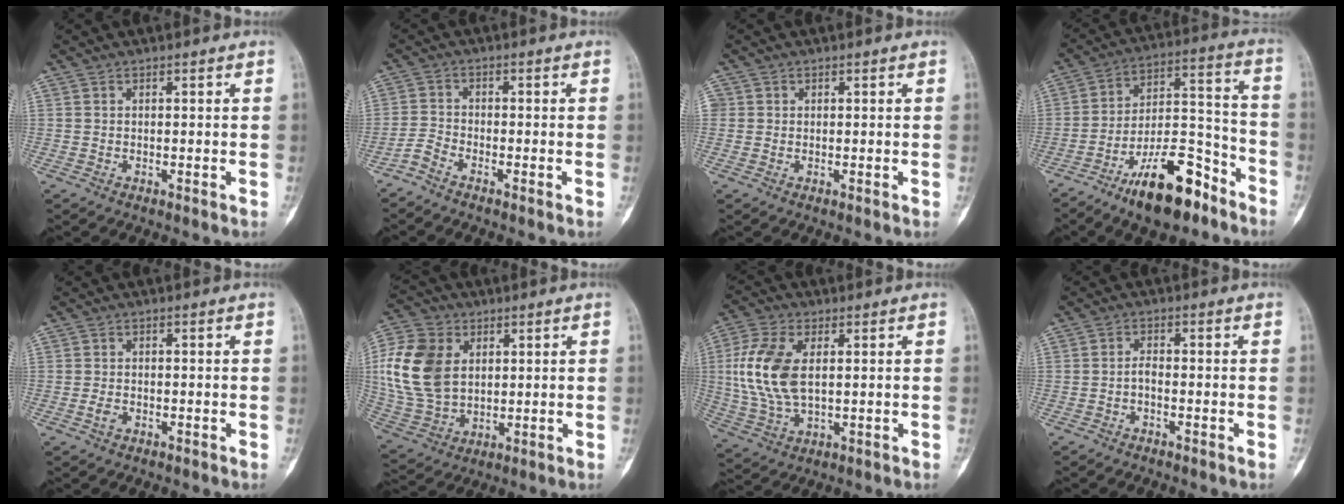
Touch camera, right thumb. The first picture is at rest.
{"total": 2.6, "force": [-2.3, 0.5, 1.1], "torque": [-0.028, 0.005, -0.056]}
{"total": 1.4, "force": [0.2, 1.4, 0.3], "torque": [0.007, 0.003, 0.002]}
{"total": 17.2, "force": [-11.2, 6.6, 11.3], "torque": [-0.160, 0.093, -0.189]}
{"total": 1.5, "force": [-0.6, 1.0, 0.9], "torque": [-0.017, 0.003, -0.014]}
{"total": 16.5, "force": [3.3, 11.8, 11.0], "torque": [-0.215, -0.002, 0.067]}
{"total": 12.8, "force": [1.9, 7.1, 10.6], "torque": [-0.231, -0.001, 0.037]}
{"total": 1.6, "force": [-0.8, 0.7, 1.2], "torque": [-0.019, 0.010, -0.019]}